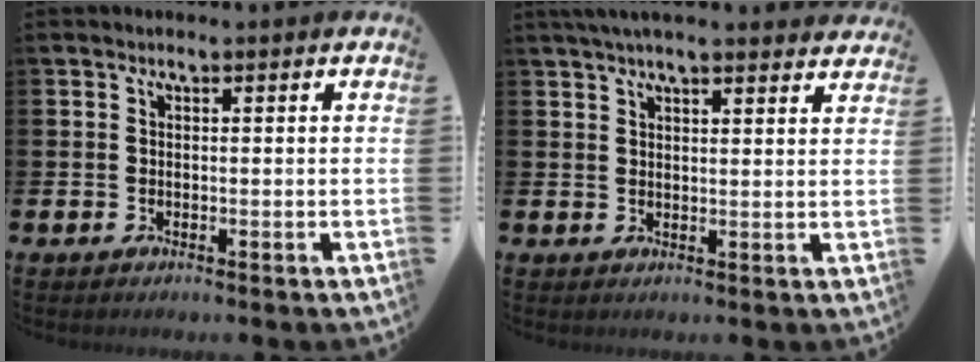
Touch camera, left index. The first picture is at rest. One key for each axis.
{"total": 4.4, "fx": 4.0, "fy": 0.4, "fz": 1.6, "tx": -0.037, "ty": -0.010, "tz": 0.073}